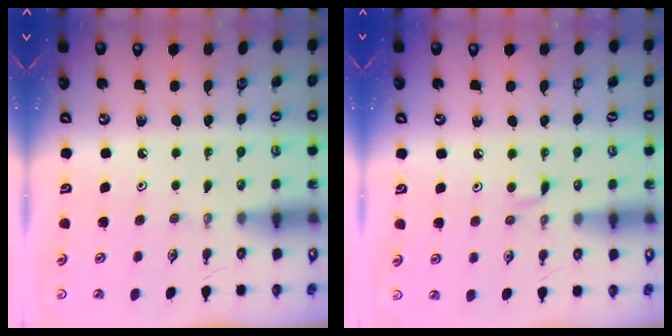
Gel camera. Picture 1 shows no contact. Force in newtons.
{"total": 4.1, "press": 4.1, "slide": 0.5}